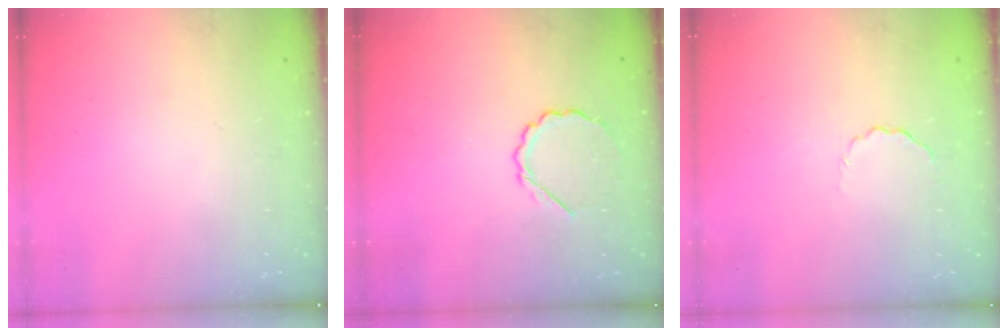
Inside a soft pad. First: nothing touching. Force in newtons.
{"total": 4.9, "press": 4.7, "slide": 1.3}
{"total": 2.4, "press": 2.2, "slide": 0.9}